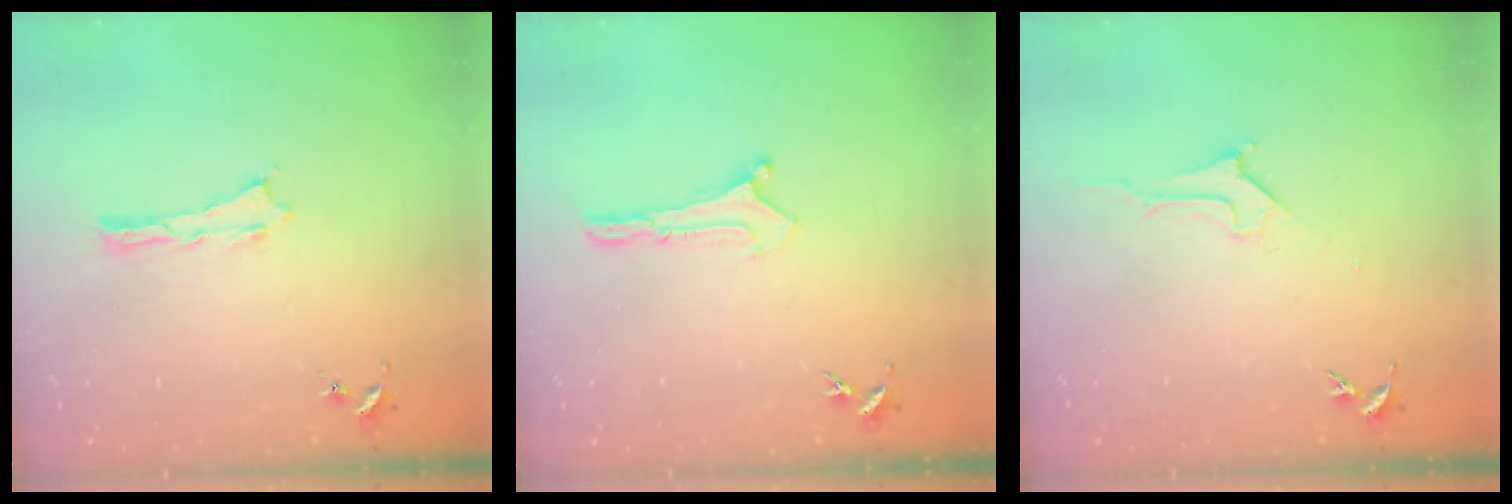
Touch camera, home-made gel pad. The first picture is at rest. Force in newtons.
{"total": 0.0}
{"total": 2.8, "press": 2.8, "slide": 0.4}